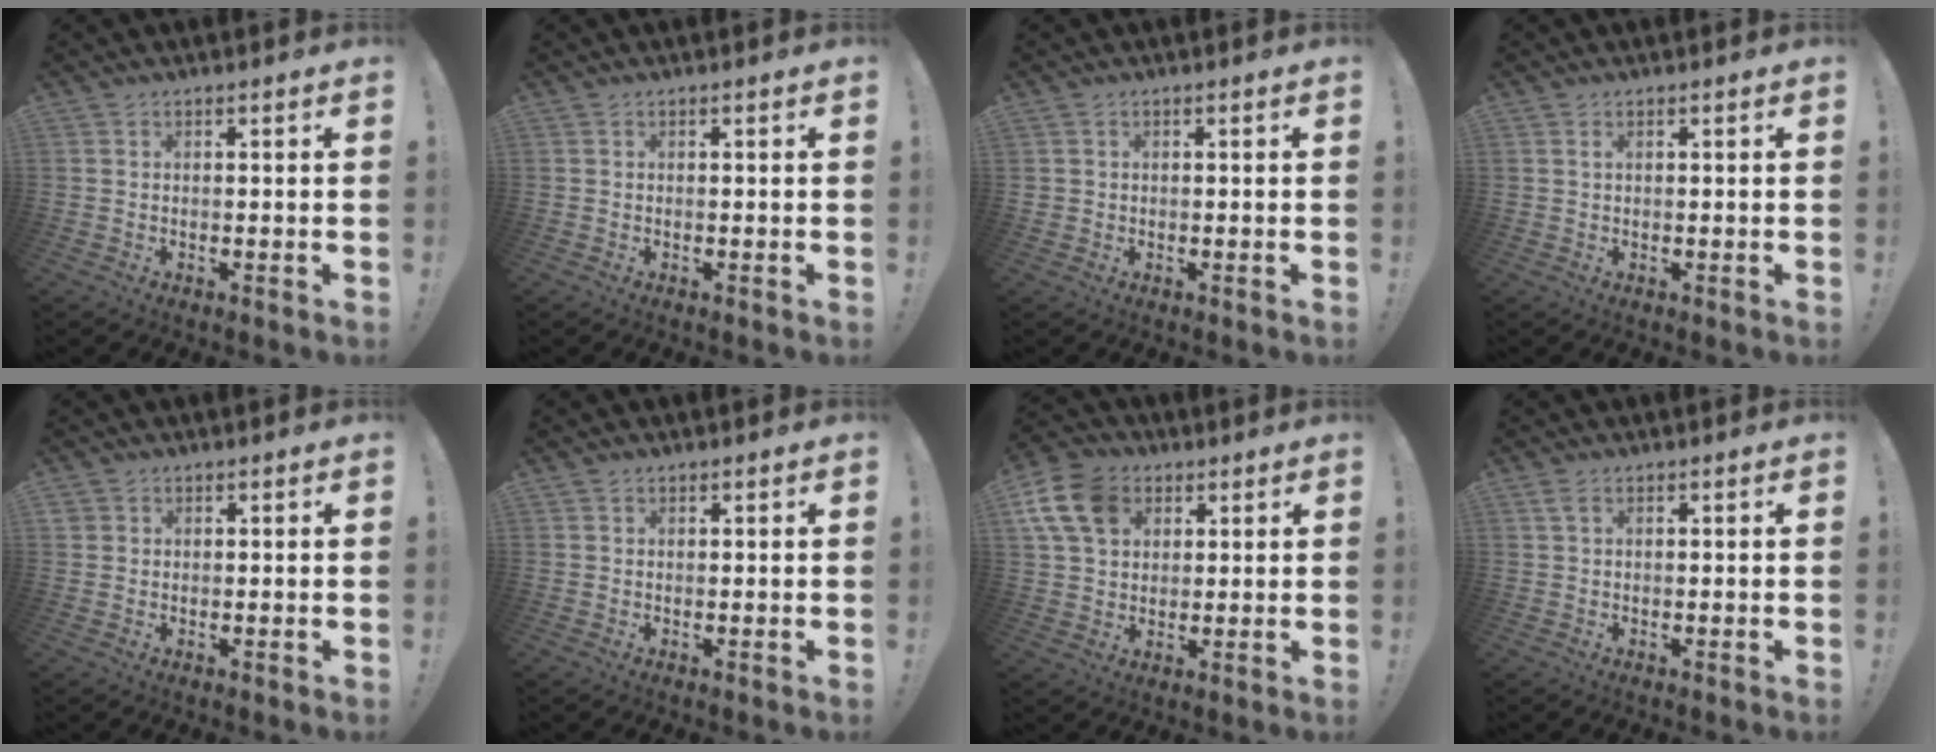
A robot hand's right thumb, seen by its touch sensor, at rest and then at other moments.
{"total": 0.0}
{"total": 0.8, "force": [-0.1, 0.7, 0.2], "torque": [-0.007, 0.003, 0.000]}
{"total": 0.8, "force": [0.4, 0.2, 0.7], "torque": [-0.015, 0.001, 0.008]}
{"total": 1.4, "force": [0.6, 1.2, 0.4], "torque": [-0.006, -0.001, 0.012]}
{"total": 0.8, "force": [0.6, 0.4, 0.0], "torque": [0.007, -0.004, 0.011]}
{"total": 13.3, "force": [5.3, 9.8, 7.2], "torque": [-0.134, -0.017, 0.107]}
{"total": 1.7, "force": [0.7, 0.7, 1.3], "torque": [-0.021, 0.001, 0.012]}